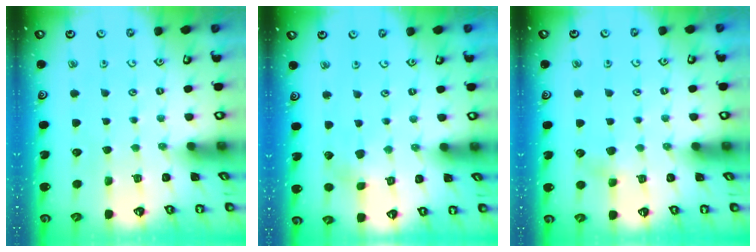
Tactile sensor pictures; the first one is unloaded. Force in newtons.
{"total": 2.9, "press": 2.8, "slide": 0.7}
{"total": 4.0, "press": 4.0, "slide": 0.2}